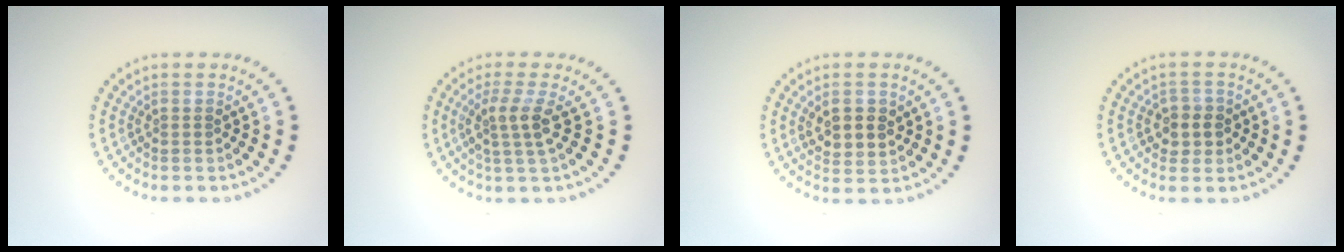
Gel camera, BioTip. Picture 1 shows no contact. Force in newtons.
{"total": 2.7, "press": 2.1, "slide": 1.8}
{"total": 3.0, "press": 3.0, "slide": 0.6}
{"total": 2.3, "press": 2.1, "slide": 1.0}